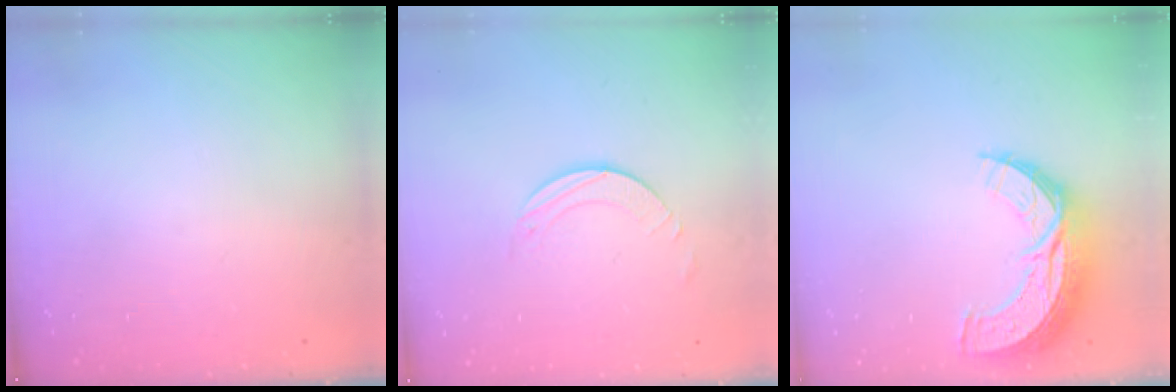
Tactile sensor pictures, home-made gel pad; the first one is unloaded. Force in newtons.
{"total": 1.9, "press": 1.9, "slide": 0.2}
{"total": 12.8, "press": 12.7, "slide": 1.0}